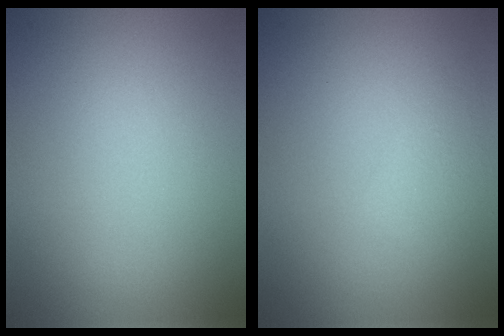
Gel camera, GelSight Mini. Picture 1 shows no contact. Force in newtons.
{"total": 1.7, "press": 1.7, "slide": 0.1}